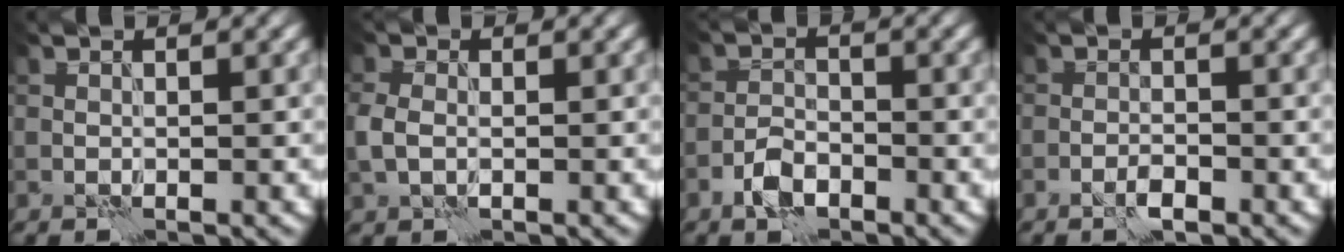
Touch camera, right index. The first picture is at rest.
{"total": 2.1, "force": [-0.3, 1.6, 1.4], "torque": [-0.038, 0.000, -0.009]}
{"total": 2.8, "force": [-1.8, 1.4, 1.6], "torque": [-0.028, 0.006, -0.039]}
{"total": 1.6, "force": [-1.1, 0.5, 1.1], "torque": [-0.018, 0.003, -0.022]}